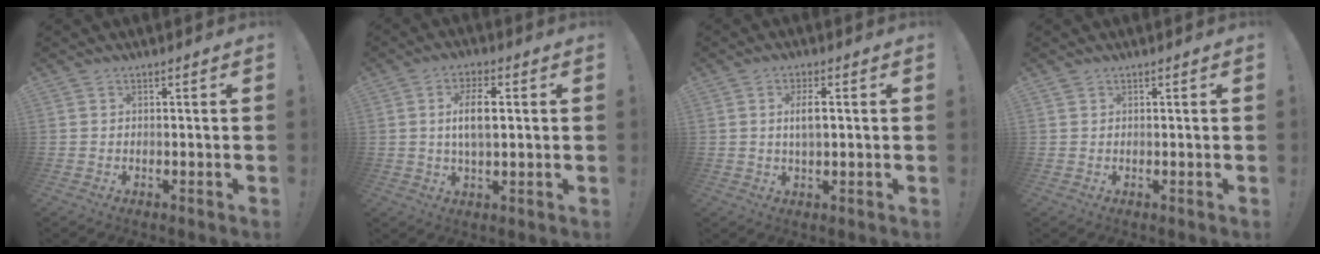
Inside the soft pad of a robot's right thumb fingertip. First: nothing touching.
{"total": 8.2, "force": [1.3, 3.5, 7.3], "torque": [-0.127, -0.003, 0.014]}
{"total": 4.6, "force": [0.7, 1.6, 4.3], "torque": [-0.065, -0.002, 0.009]}
{"total": 0.6, "force": [0.4, 0.4, 0.0], "torque": [0.006, -0.002, 0.007]}